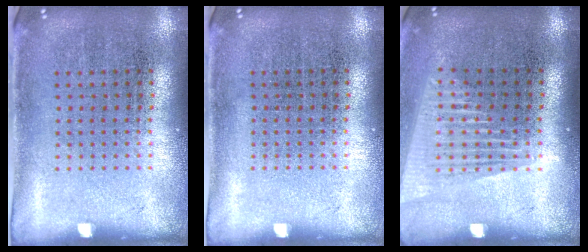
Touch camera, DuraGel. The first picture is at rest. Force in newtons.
{"total": 0.0}
{"total": 1.6, "press": 1.4, "slide": 0.7}